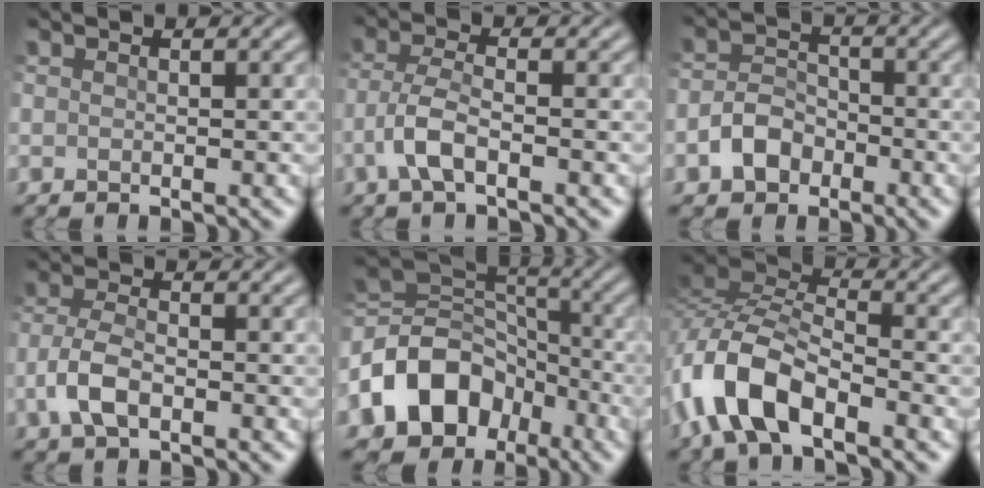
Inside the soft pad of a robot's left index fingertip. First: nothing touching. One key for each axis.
{"total": 3.6, "fx": -1.6, "fy": 1.3, "fz": 3.0, "tx": -0.068, "ty": 0.002, "tz": -0.040}
{"total": 3.5, "fx": -1.8, "fy": 2.5, "fz": 1.7, "tx": -0.030, "ty": 0.006, "tz": -0.040}
{"total": 3.8, "fx": -1.4, "fy": 2.0, "fz": 2.9, "tx": -0.065, "ty": -0.001, "tz": -0.037}
{"total": 10.7, "fx": -4.8, "fy": 7.9, "fz": 5.4, "tx": -0.100, "ty": 0.004, "tz": -0.101}
{"total": 9.1, "fx": -4.8, "fy": 4.2, "fz": 6.5, "tx": -0.134, "ty": 0.007, "tz": -0.107}